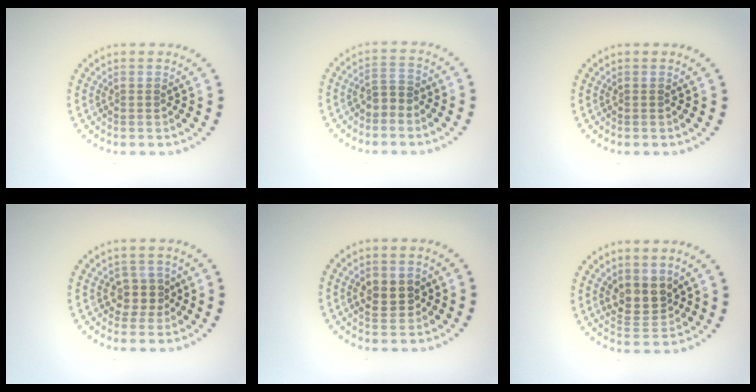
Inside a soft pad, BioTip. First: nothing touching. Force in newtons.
{"total": 2.0, "press": 1.8, "slide": 1.0}
{"total": 0.0}
{"total": 2.2, "press": 1.9, "slide": 1.2}
{"total": 2.8, "press": 2.7, "slide": 0.3}
{"total": 3.2, "press": 2.9, "slide": 1.3}